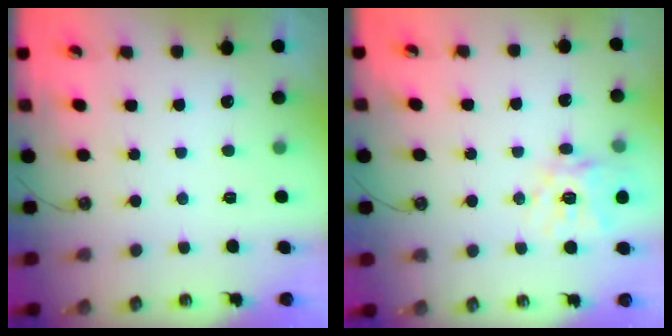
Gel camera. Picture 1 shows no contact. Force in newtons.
{"total": 15.5, "press": 15.4, "slide": 1.8}